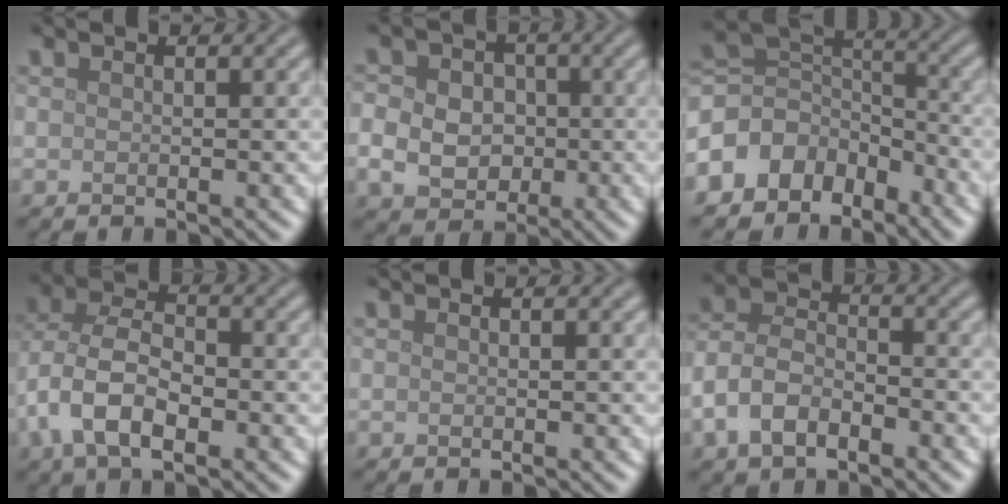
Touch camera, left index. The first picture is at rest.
{"total": 7.0, "force": [-0.4, 6.1, 3.4], "torque": [-0.056, 0.013, -0.032]}
{"total": 6.6, "force": [-4.1, 4.7, 2.2], "torque": [-0.032, 0.007, -0.092]}
{"total": 6.9, "force": [-2.0, 4.2, 5.1], "torque": [-0.110, 0.003, -0.046]}
{"total": 0.5, "force": [0.3, 0.2, 0.4], "torque": [-0.006, 0.002, -0.002]}
{"total": 5.3, "force": [-2.5, 3.1, 3.5], "torque": [-0.065, 0.005, -0.057]}